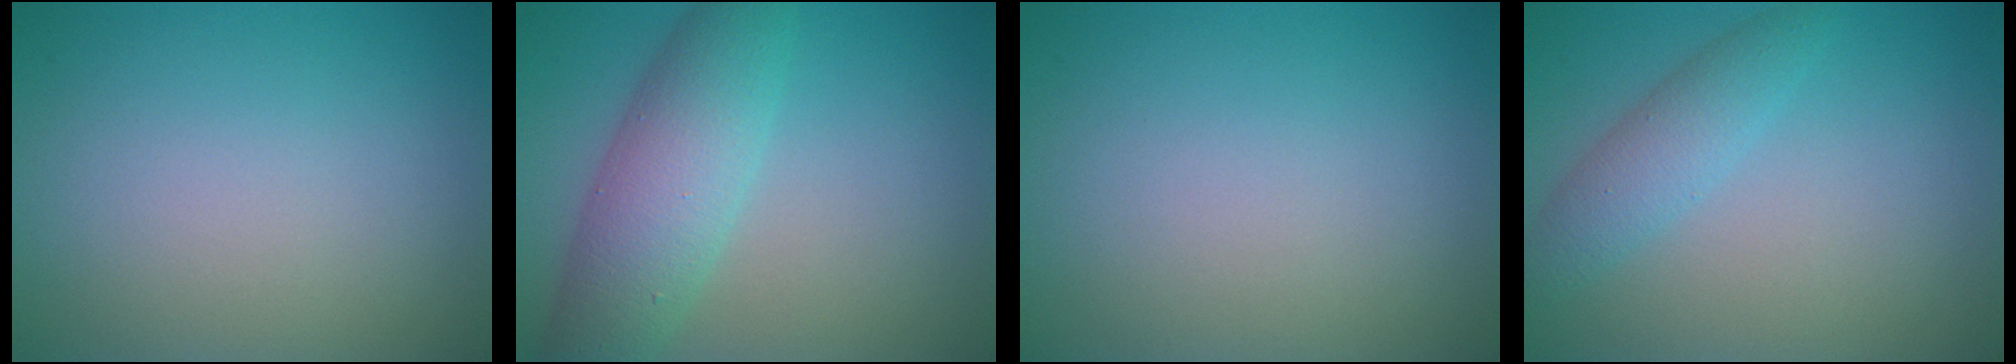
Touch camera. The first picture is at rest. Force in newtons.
{"total": 6.3, "press": 6.3, "slide": 0.2}
{"total": 0.0}
{"total": 2.7, "press": 2.7, "slide": 0.1}